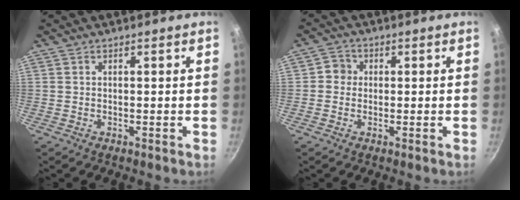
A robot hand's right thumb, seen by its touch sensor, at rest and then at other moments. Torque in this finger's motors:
{"motor_torque": [0.26, 0.54, 0.32, 0.13, -0.02]}